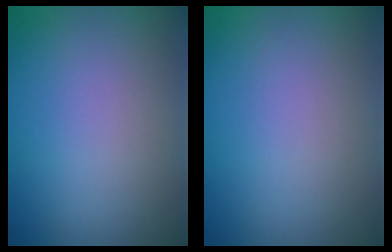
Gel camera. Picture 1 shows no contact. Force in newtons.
{"total": 0.0}